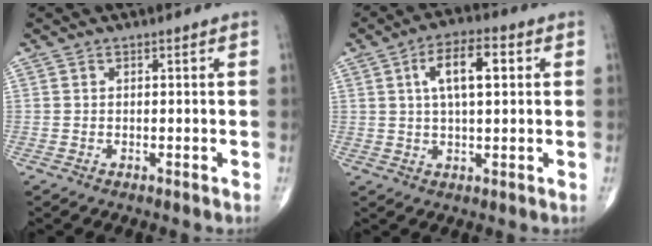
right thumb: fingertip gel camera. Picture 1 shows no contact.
{"total": 9.1, "force": [2.4, 3.7, 8.0], "torque": [-0.129, 0.011, 0.034]}